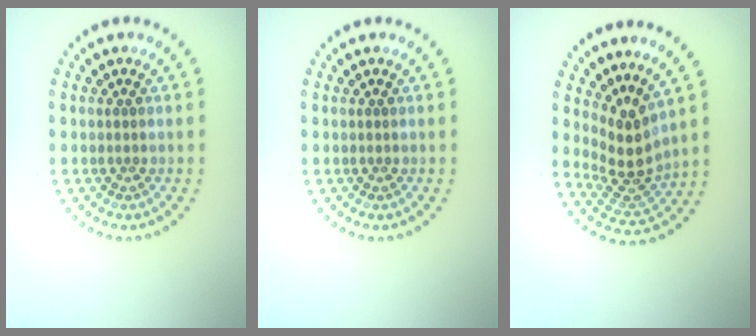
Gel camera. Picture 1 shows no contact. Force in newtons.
{"total": 0.0}
{"total": 3.6, "press": 2.6, "slide": 2.5}